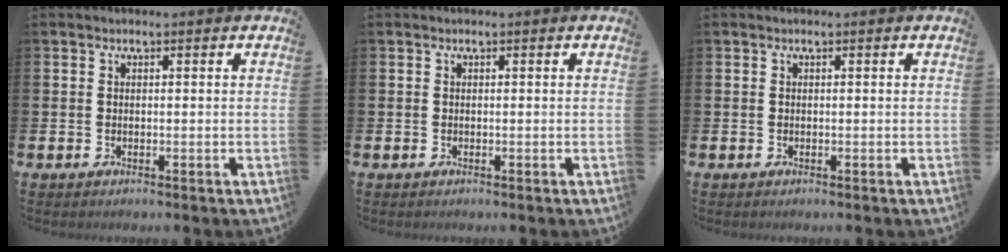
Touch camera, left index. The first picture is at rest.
{"total": 0.0}
{"total": 0.0}